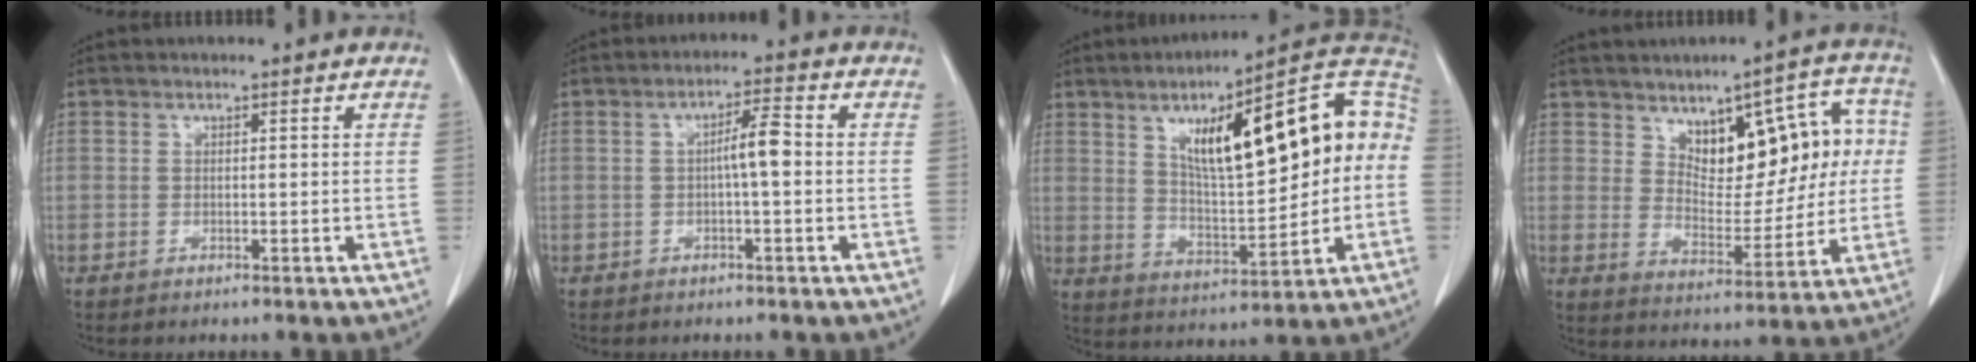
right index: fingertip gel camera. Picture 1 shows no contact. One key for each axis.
{"total": 4.0, "fx": -0.2, "fy": 0.4, "fz": 4.0, "tx": -0.064, "ty": 0.012, "tz": -0.002}
{"total": 22.3, "fx": 4.1, "fy": 5.9, "fz": 21.0, "tx": -0.313, "ty": 0.043, "tz": 0.064}
{"total": 12.1, "fx": 3.5, "fy": 6.1, "fz": 9.9, "tx": -0.121, "ty": 0.032, "tz": 0.061}